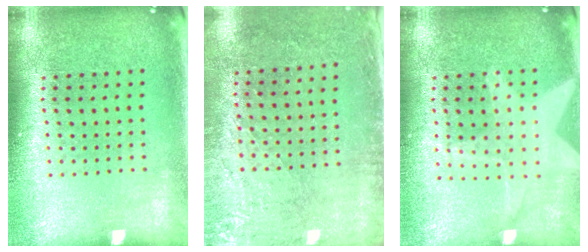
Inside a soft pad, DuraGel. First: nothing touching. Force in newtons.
{"total": 2.8, "press": 2.3, "slide": 1.6}
{"total": 1.2, "press": 1.2, "slide": 0.2}